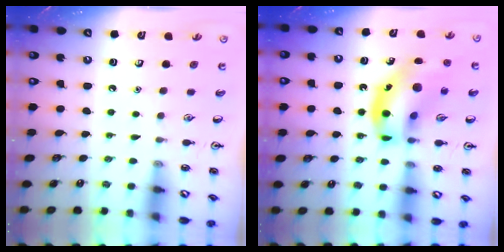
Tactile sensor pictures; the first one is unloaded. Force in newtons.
{"total": 17.4, "press": 16.9, "slide": 4.5}